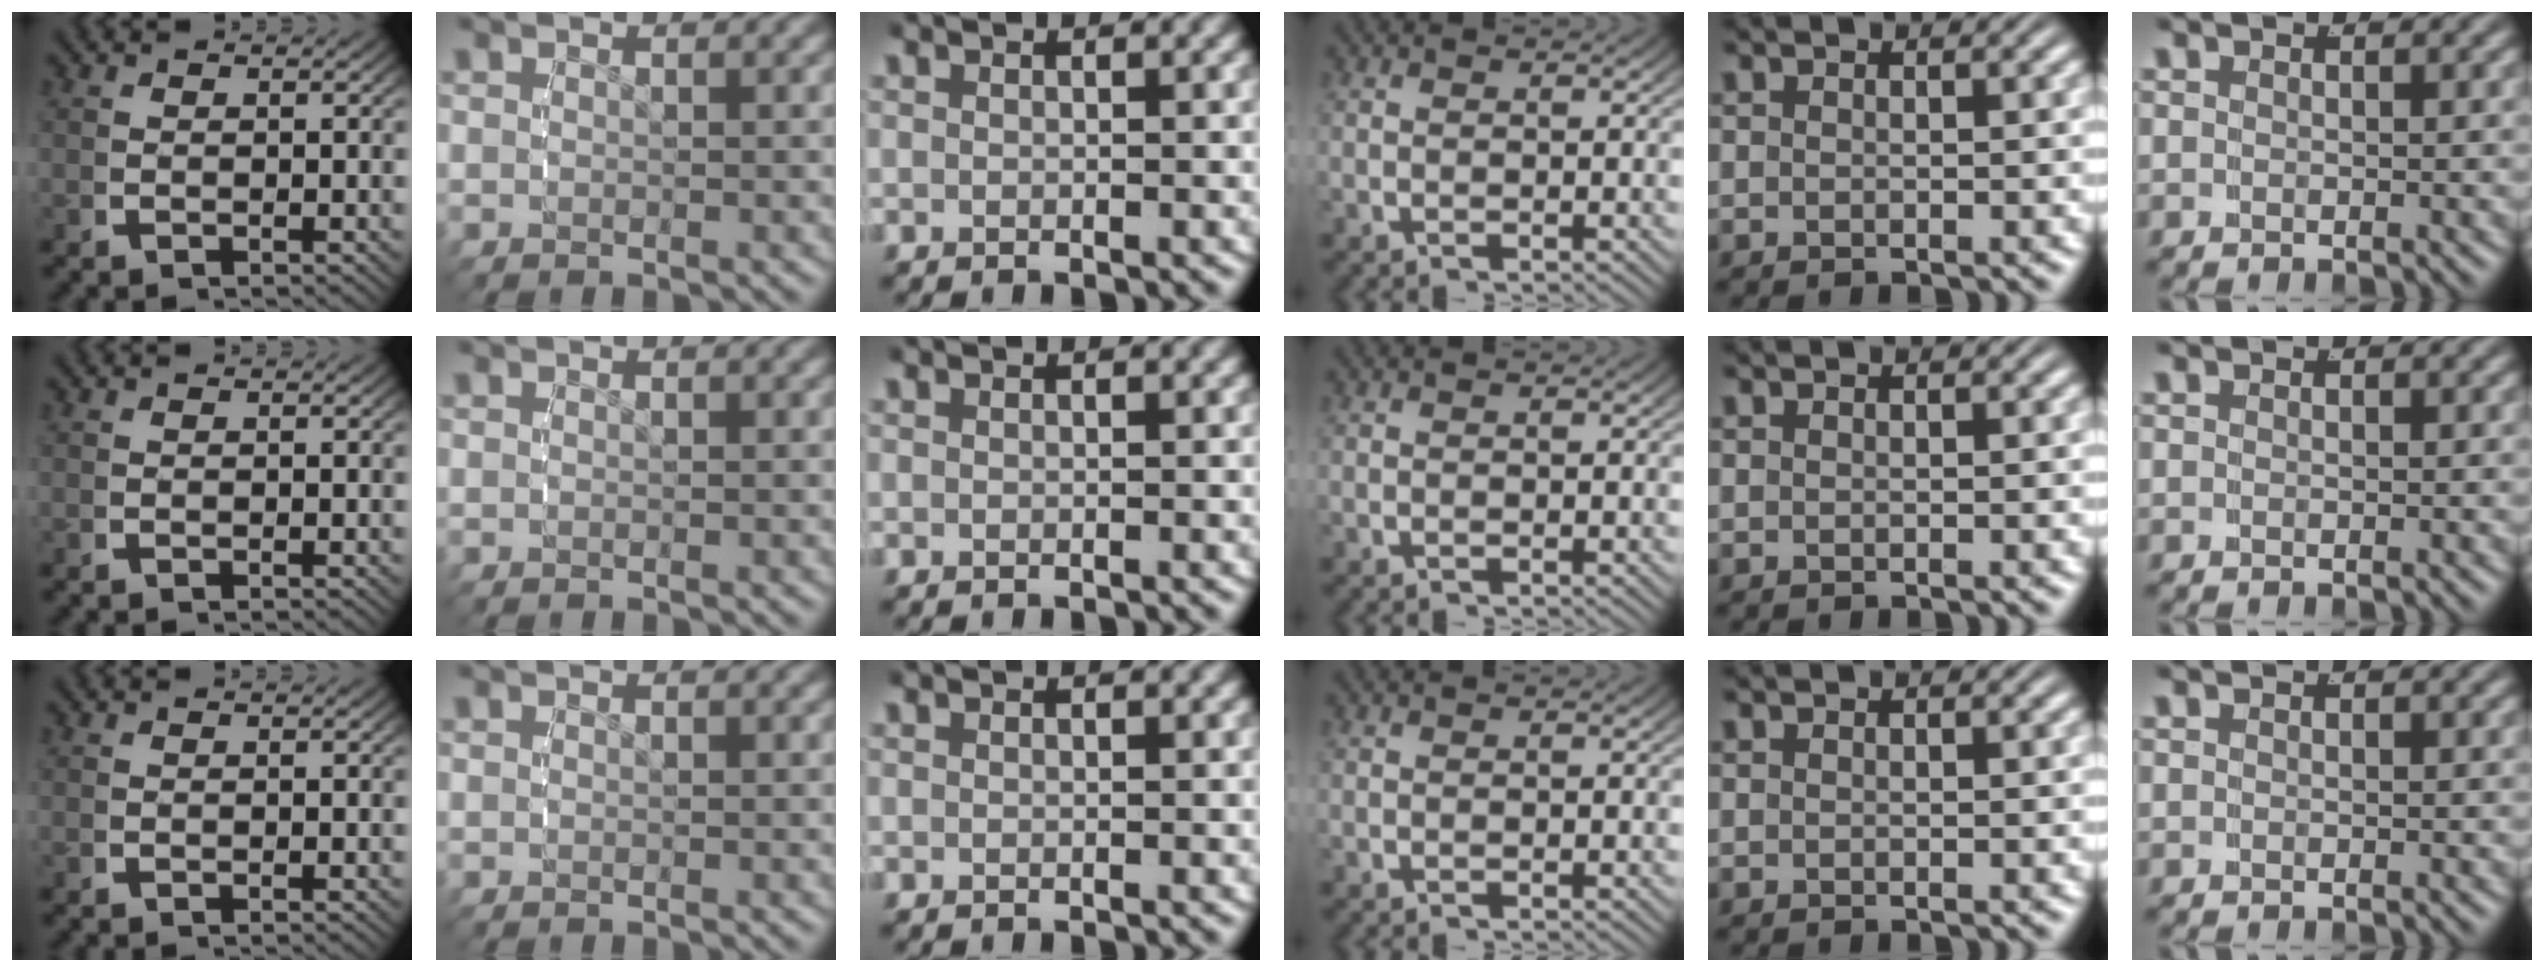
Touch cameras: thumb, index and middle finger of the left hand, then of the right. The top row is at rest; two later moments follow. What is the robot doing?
{"motion": "reach", "object": "photo album"}